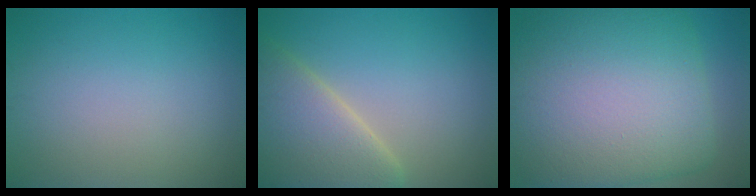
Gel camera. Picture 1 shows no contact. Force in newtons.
{"total": 7.7, "press": 7.7, "slide": 0.7}
{"total": 16.4, "press": 16.4, "slide": 0.5}